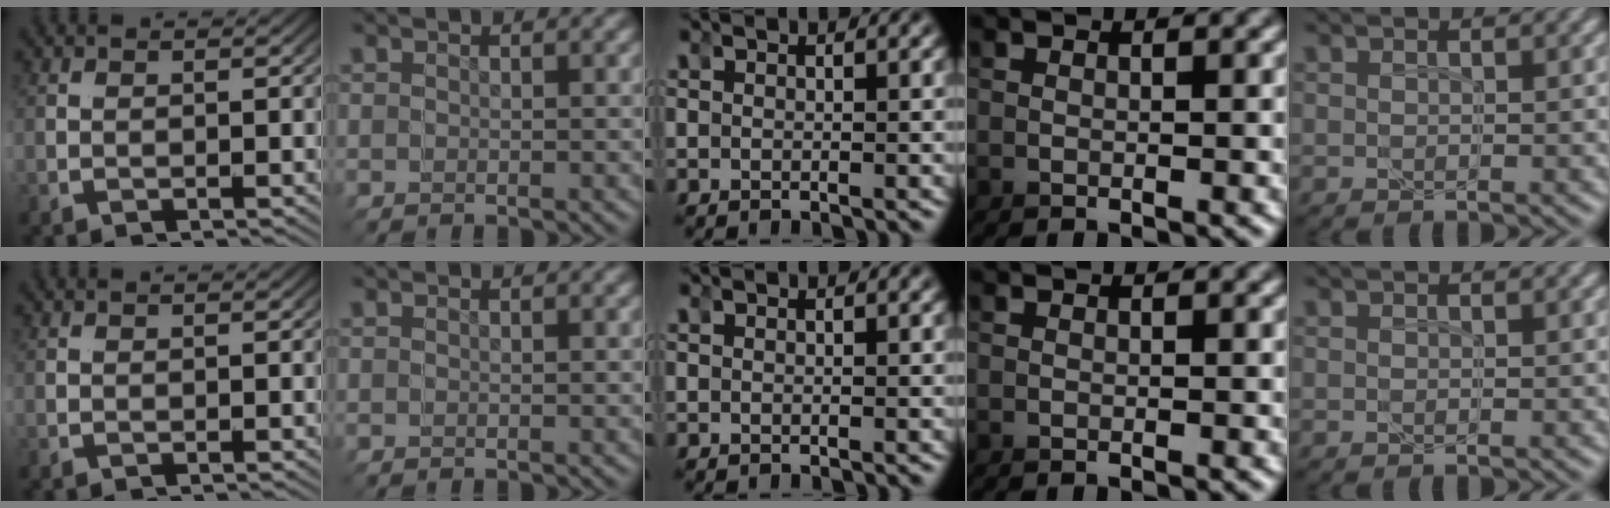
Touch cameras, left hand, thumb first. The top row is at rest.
{}